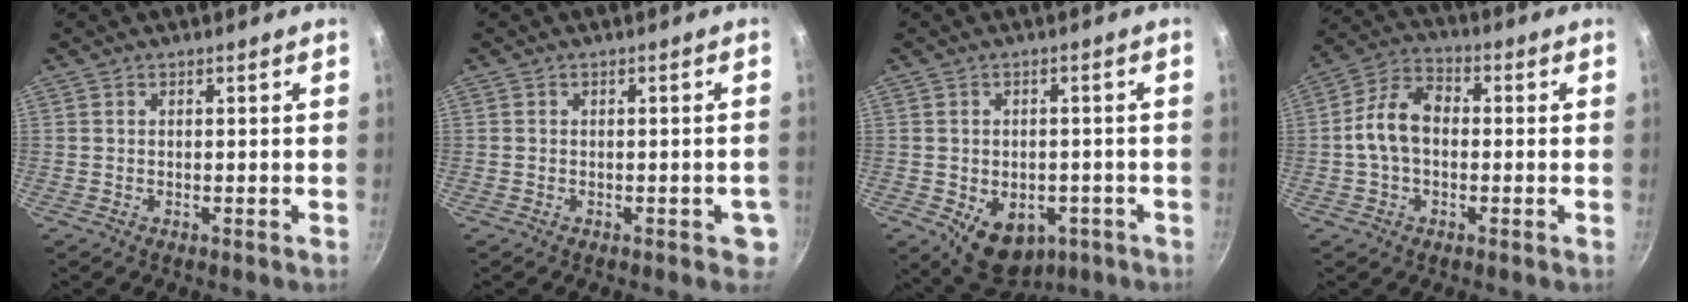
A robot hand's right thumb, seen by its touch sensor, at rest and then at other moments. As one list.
[{"total": 3.0, "force": [-1.1, 1.7, 2.2], "torque": [-0.007, 0.011, -0.011]}, {"total": 10.7, "force": [-3.9, 7.4, 6.6], "torque": [-0.059, 0.002, -0.039]}, {"total": 9.6, "force": [-0.4, 6.6, 7.0], "torque": [-0.115, 0.030, -0.022]}]